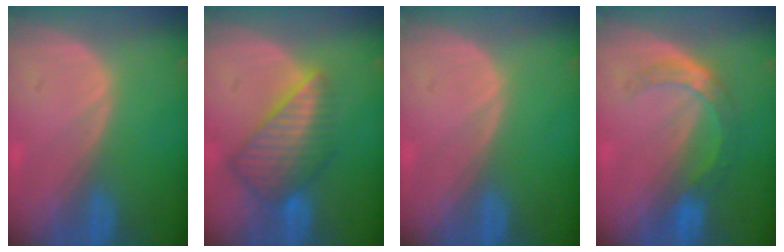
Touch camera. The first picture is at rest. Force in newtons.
{"total": 8.4, "press": 7.3, "slide": 4.1}
{"total": 0.0}
{"total": 5.5, "press": 4.9, "slide": 2.3}